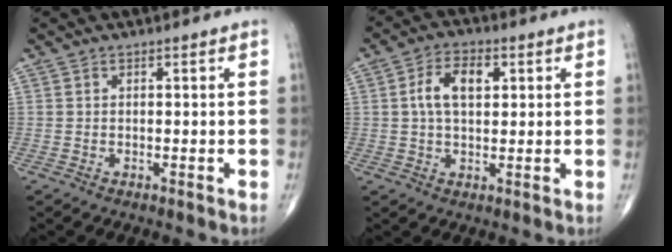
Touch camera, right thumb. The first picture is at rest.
{"total": 7.3, "force": [1.7, 4.2, 5.8], "torque": [-0.100, 0.009, 0.026]}